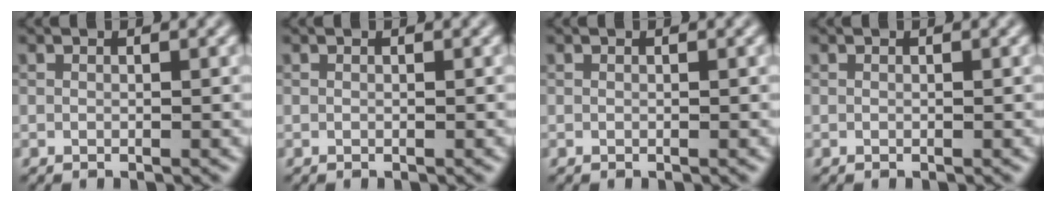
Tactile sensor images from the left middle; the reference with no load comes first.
{"total": 0.0}
{"total": 0.0}
{"total": 0.0}